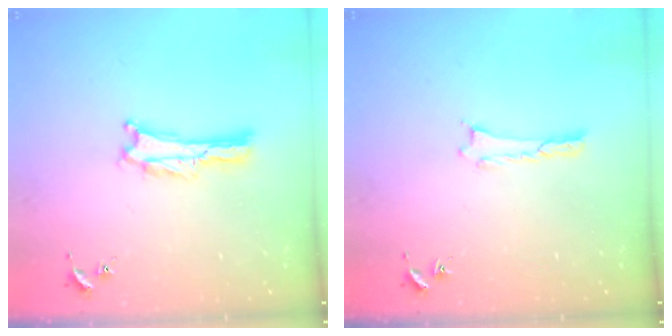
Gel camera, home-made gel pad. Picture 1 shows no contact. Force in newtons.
{"total": 0.0}